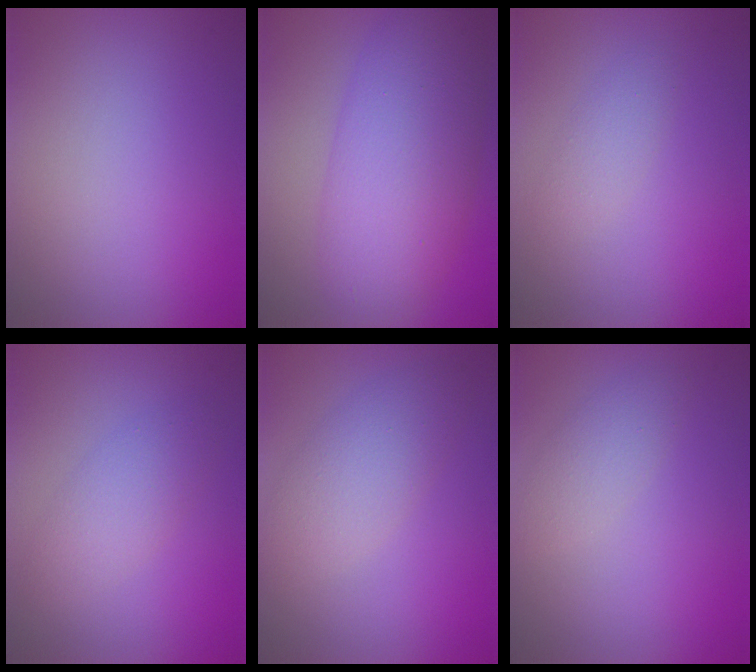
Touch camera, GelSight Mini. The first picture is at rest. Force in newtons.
{"total": 8.2, "press": 8.1, "slide": 0.2}
{"total": 1.5, "press": 1.5, "slide": 0.0}
{"total": 2.7, "press": 2.7, "slide": 0.2}
{"total": 3.8, "press": 3.8, "slide": 0.3}
{"total": 1.9, "press": 1.9, "slide": 0.0}